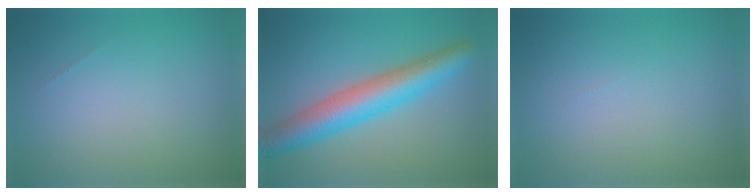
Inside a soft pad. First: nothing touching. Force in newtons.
{"total": 6.6, "press": 6.6, "slide": 0.3}
{"total": 0.0}